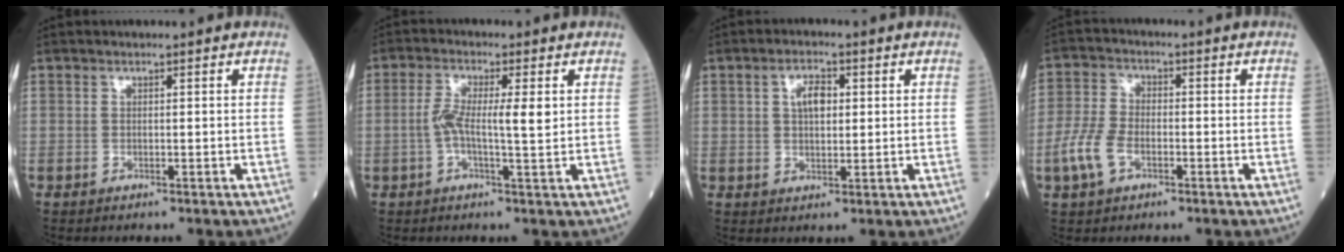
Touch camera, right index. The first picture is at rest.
{"total": 5.7, "force": [0.3, 0.8, 5.7], "torque": [-0.111, 0.008, -0.002]}
{"total": 4.1, "force": [1.1, 2.0, 3.4], "torque": [-0.062, 0.008, 0.018]}
{"total": 6.4, "force": [-2.5, 3.6, 4.7], "torque": [-0.123, 0.005, -0.053]}